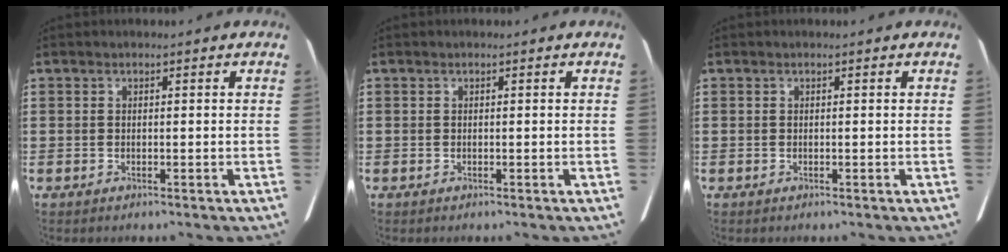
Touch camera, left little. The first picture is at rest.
{"total": 0.0}
{"total": 0.0}